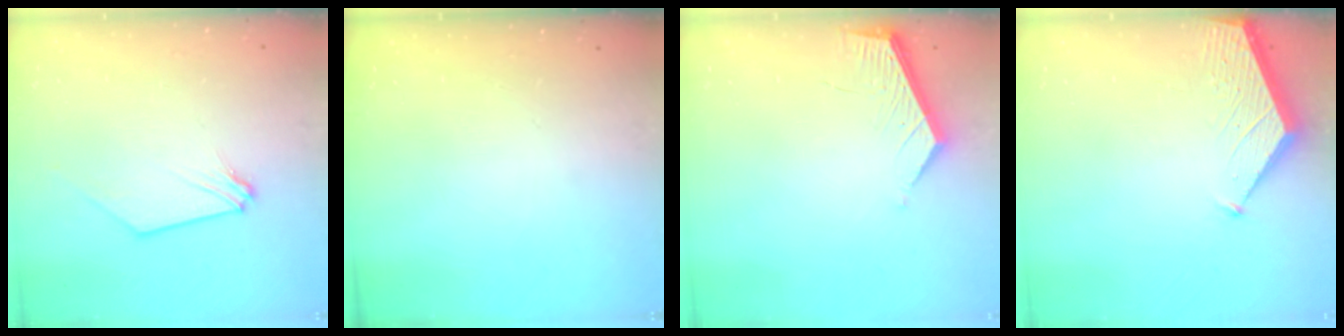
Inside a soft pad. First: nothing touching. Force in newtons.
{"total": 0.0}
{"total": 4.1, "press": 4.1, "slide": 0.1}
{"total": 1.6, "press": 1.6, "slide": 0.2}